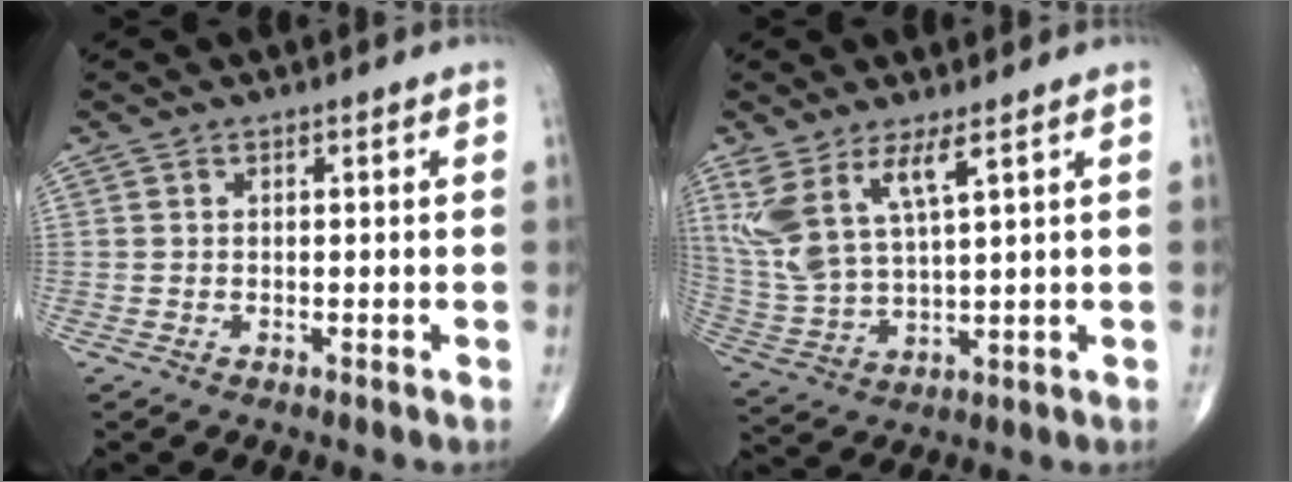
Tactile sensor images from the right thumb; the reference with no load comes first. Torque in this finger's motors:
{"motor_torque": [-0.08, 0.56, 1.30, 0.87, 0.14]}